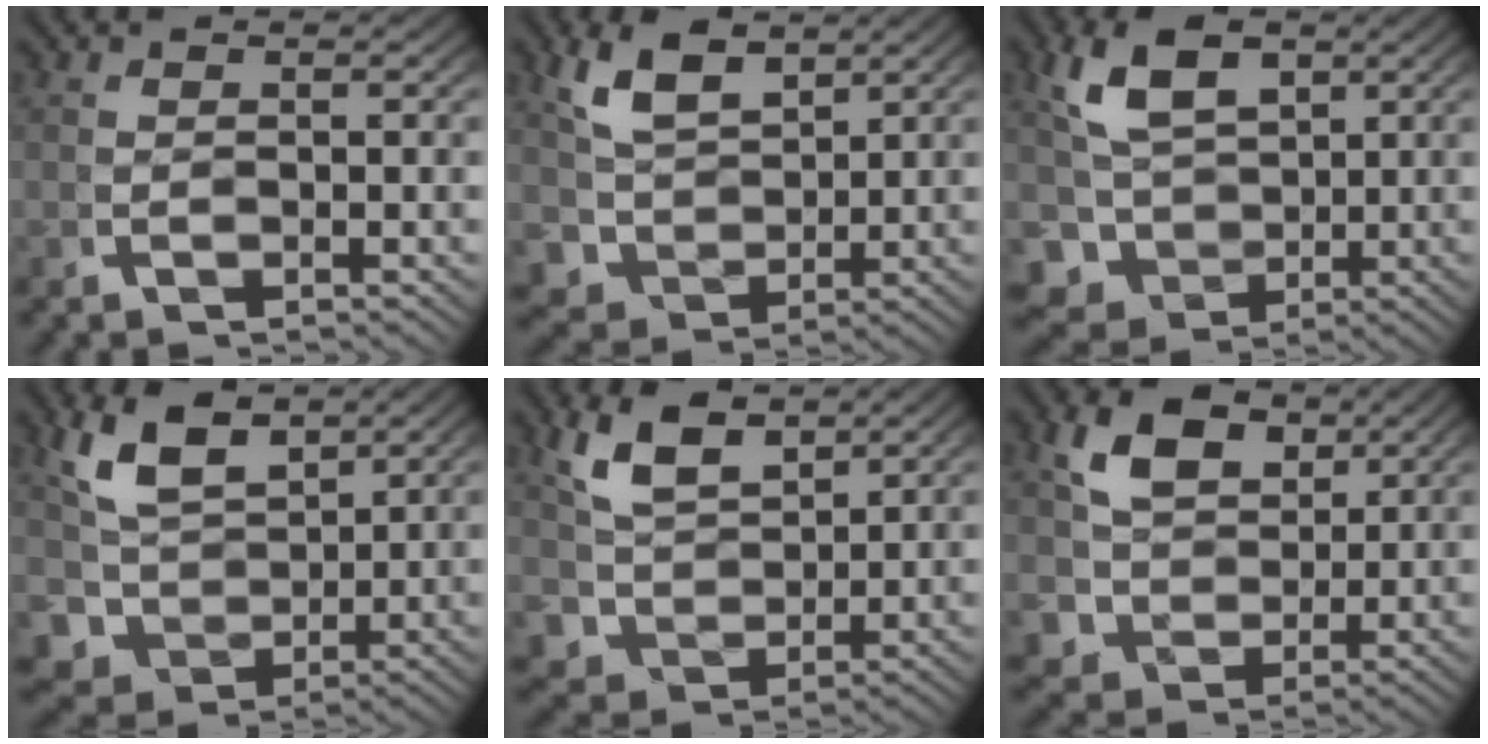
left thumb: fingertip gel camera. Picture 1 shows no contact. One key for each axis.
{"total": 5.6, "fx": 1.4, "fy": 4.6, "fz": 2.8, "tx": -0.082, "ty": -0.032, "tz": 0.045}
{"total": 9.1, "fx": -0.9, "fy": 7.9, "fz": 4.4, "tx": -0.117, "ty": -0.055, "tz": 0.010}
{"total": 7.7, "fx": 0.4, "fy": 6.6, "fz": 4.0, "tx": -0.107, "ty": -0.045, "tz": 0.030}
{"total": 5.4, "fx": 1.9, "fy": 4.2, "fz": 2.7, "tx": -0.081, "ty": -0.027, "tz": 0.053}
{"total": 7.2, "fx": 1.5, "fy": 6.2, "fz": 3.4, "tx": -0.087, "ty": -0.035, "tz": 0.037}